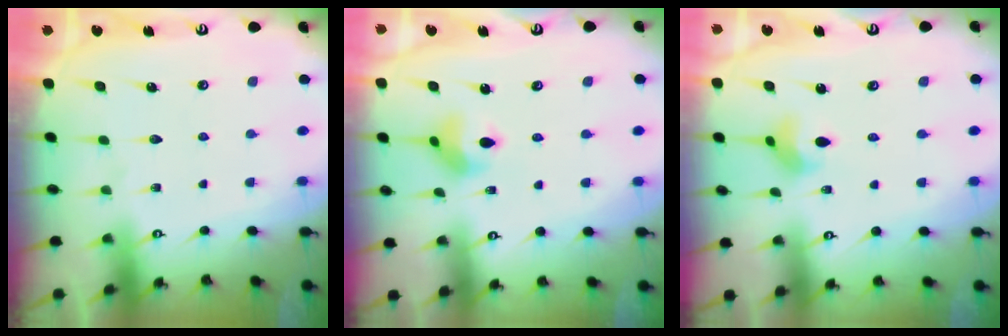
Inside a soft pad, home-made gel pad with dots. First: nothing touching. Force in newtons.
{"total": 6.6, "press": 6.5, "slide": 0.9}
{"total": 3.7, "press": 3.6, "slide": 0.5}